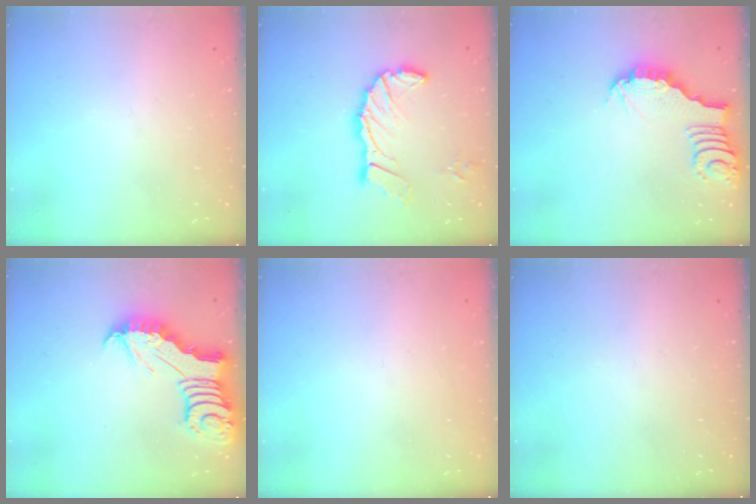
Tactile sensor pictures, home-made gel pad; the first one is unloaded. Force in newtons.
{"total": 14.4, "press": 14.3, "slide": 1.9}
{"total": 3.6, "press": 3.6, "slide": 0.4}
{"total": 7.2, "press": 7.2, "slide": 0.7}
{"total": 0.0}
{"total": 0.0}